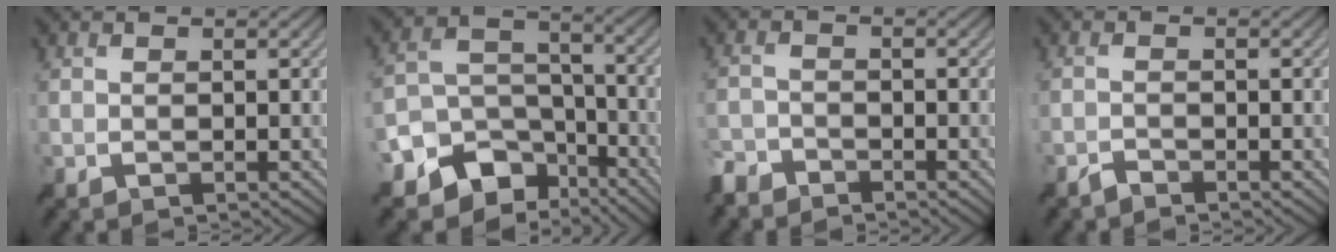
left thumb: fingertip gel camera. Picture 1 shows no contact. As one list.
[{"total": 13.4, "force": [-9.2, 8.9, 3.9], "torque": [-0.113, -0.019, -0.130]}, {"total": 3.1, "force": [-2.9, 1.0, 0.5], "torque": [-0.010, -0.005, -0.069]}, {"total": 1.3, "force": [-1.2, 0.2, 0.3], "torque": [-0.007, 0.002, -0.029]}]